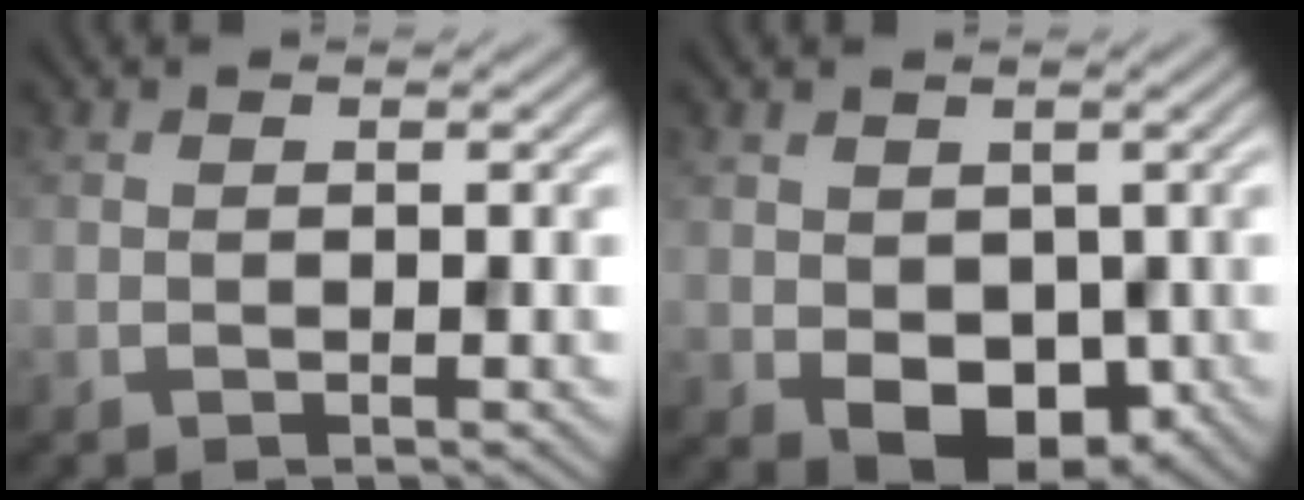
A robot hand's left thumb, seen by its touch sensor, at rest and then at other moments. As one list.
[{"total": 5.5, "force": [-0.7, 4.3, 3.4], "torque": [-0.073, -0.021, -0.002]}]